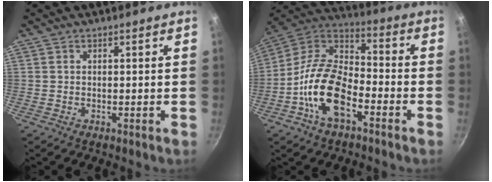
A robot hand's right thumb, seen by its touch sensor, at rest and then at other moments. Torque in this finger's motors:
{"motor_torque": [0.06, 0.63, 1.43, -0.45, 0.46]}